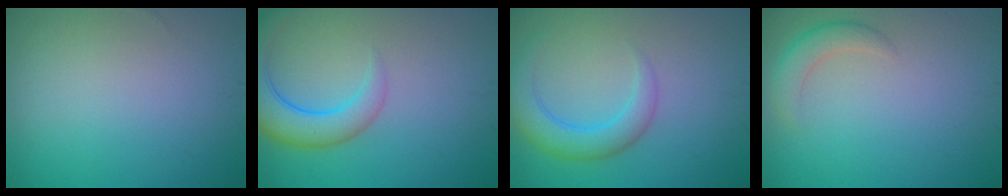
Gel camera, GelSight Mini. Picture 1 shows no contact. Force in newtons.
{"total": 5.3, "press": 5.3, "slide": 0.3}
{"total": 3.7, "press": 3.7, "slide": 0.2}
{"total": 2.1, "press": 2.1, "slide": 0.2}